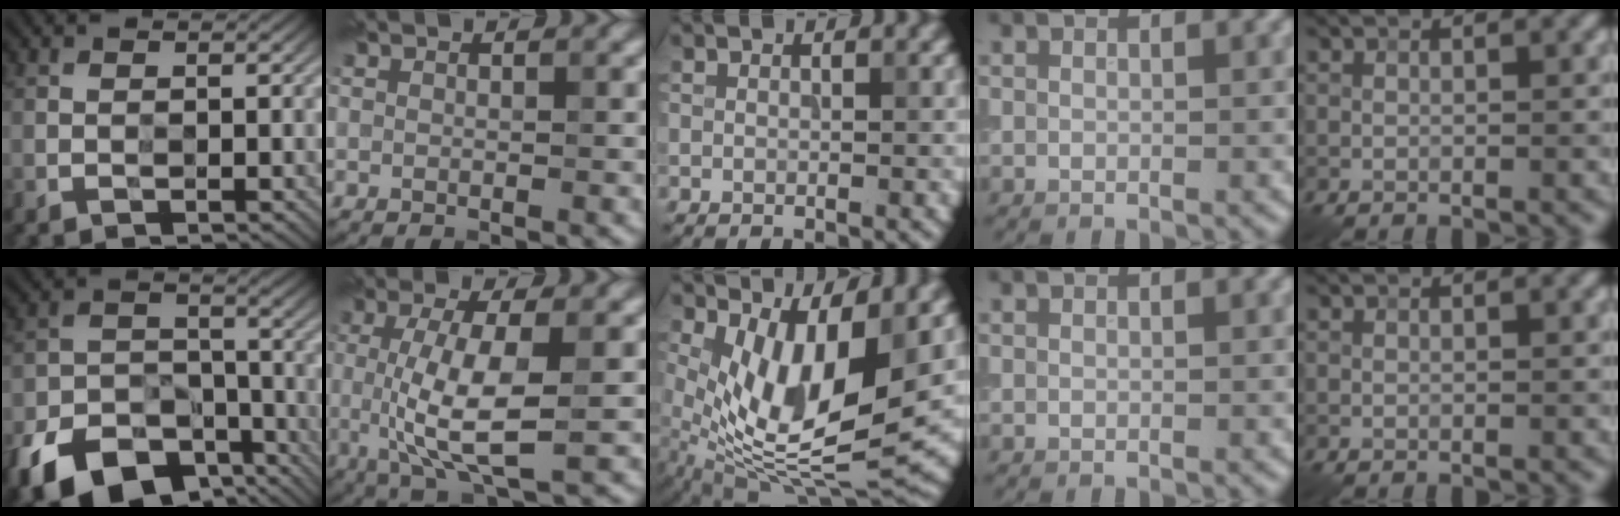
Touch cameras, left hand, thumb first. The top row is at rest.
{"thumb": {"total": 11.7, "force": [-8.6, 6.6, 4.4], "torque": [-0.090, -0.017, -0.158]}, "index": {"total": 6.7, "force": [-0.2, 2.1, 6.4], "torque": [-0.132, -0.011, -0.001]}, "middle": {"total": 10.7, "force": [1.3, 4.3, 9.7], "torque": [-0.186, -0.026, 0.029]}}